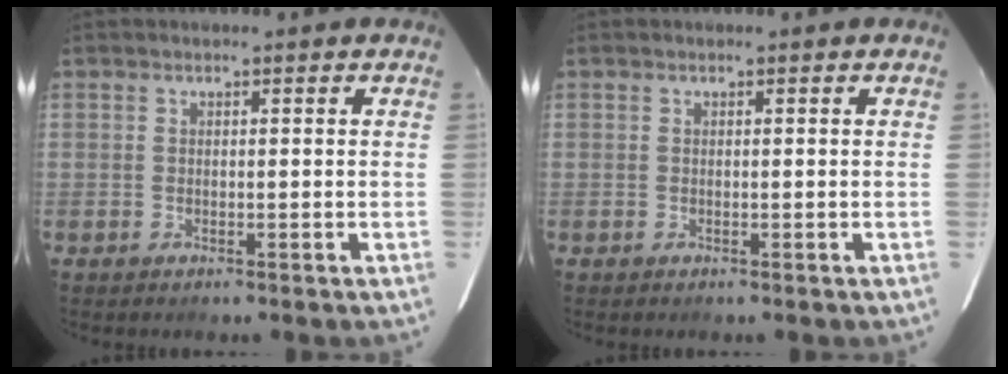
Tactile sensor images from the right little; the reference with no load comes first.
{"total": 0.0}